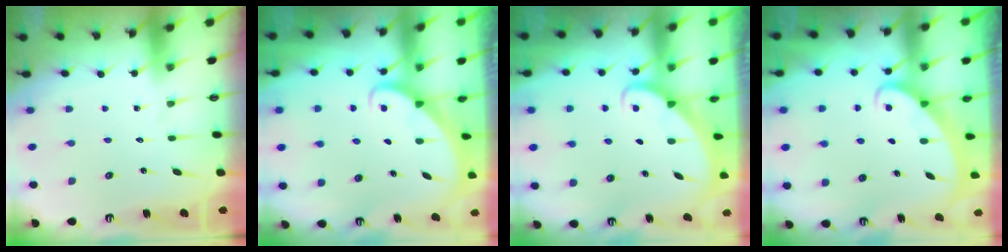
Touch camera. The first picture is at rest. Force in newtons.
{"total": 1.8, "press": 1.8, "slide": 0.0}
{"total": 1.9, "press": 1.9, "slide": 0.1}
{"total": 2.1, "press": 2.1, "slide": 0.0}